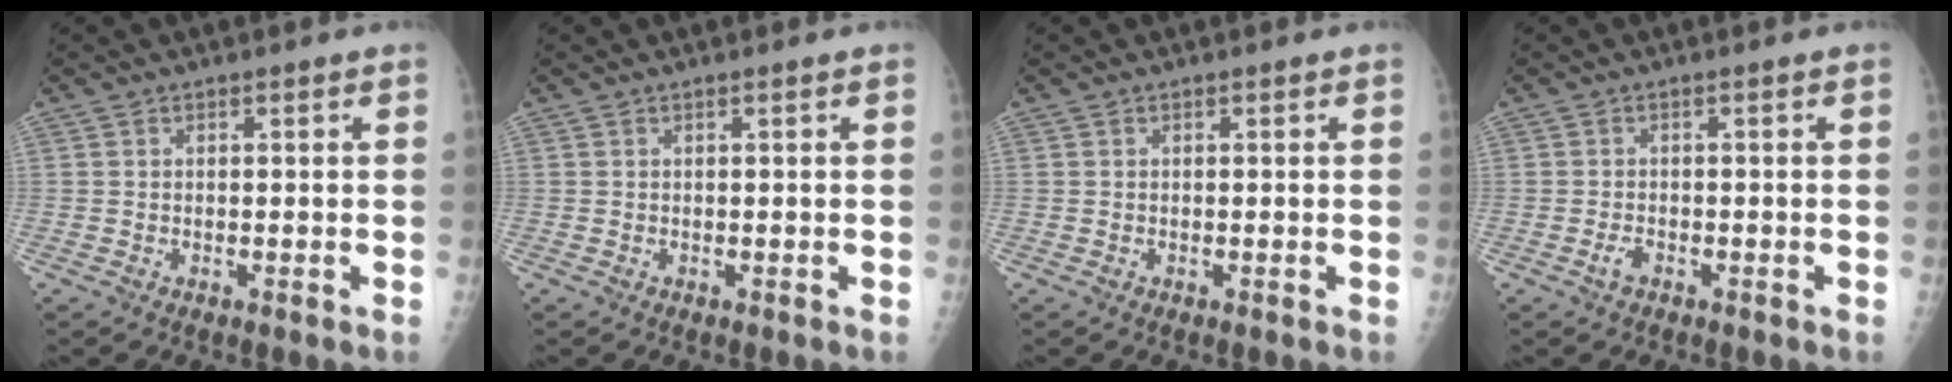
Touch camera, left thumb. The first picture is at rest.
{"total": 0.0}
{"total": 0.0}
{"total": 1.3, "force": [-0.9, 0.7, 0.6], "torque": [-0.010, 0.007, -0.019]}